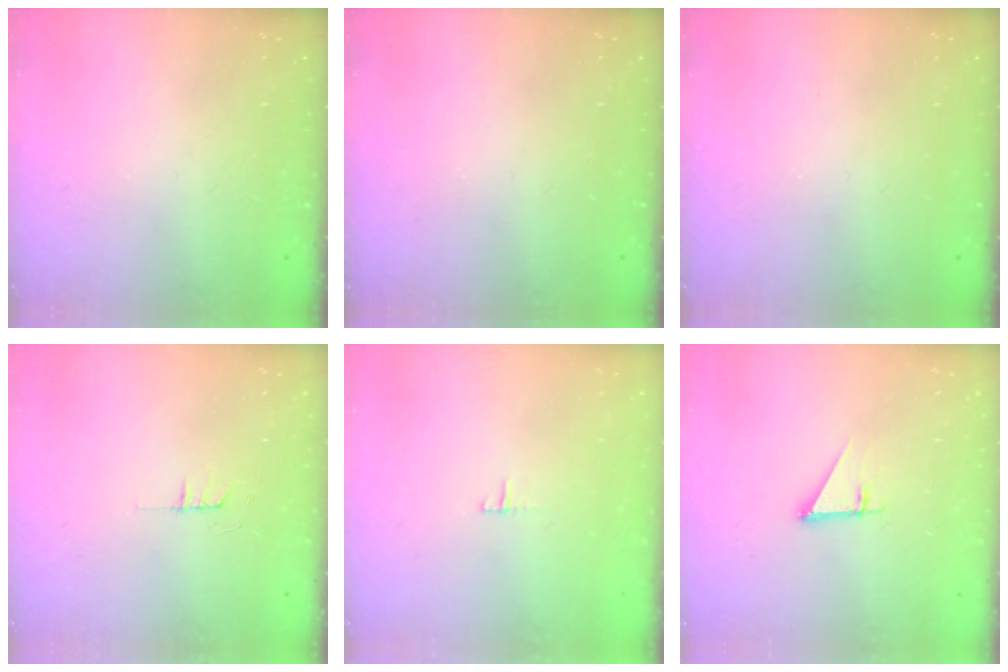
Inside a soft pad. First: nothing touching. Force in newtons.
{"total": 0.0}
{"total": 0.0}
{"total": 4.0, "press": 4.0, "slide": 0.4}
{"total": 3.6, "press": 3.5, "slide": 0.3}
{"total": 2.7, "press": 2.7, "slide": 0.1}